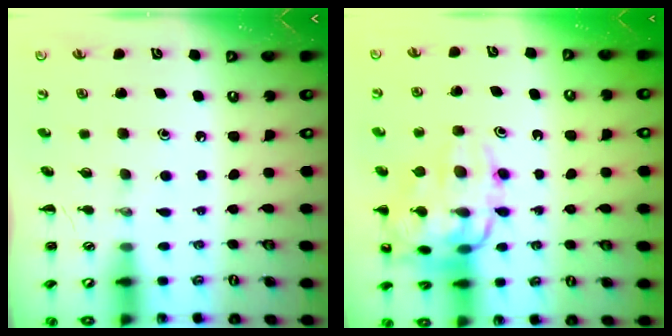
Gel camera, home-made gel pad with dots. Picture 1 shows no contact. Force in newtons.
{"total": 16.2, "press": 16.2, "slide": 1.6}